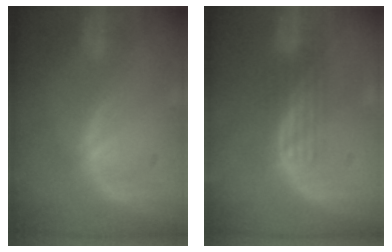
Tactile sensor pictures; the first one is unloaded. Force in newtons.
{"total": 2.9, "press": 2.7, "slide": 1.1}